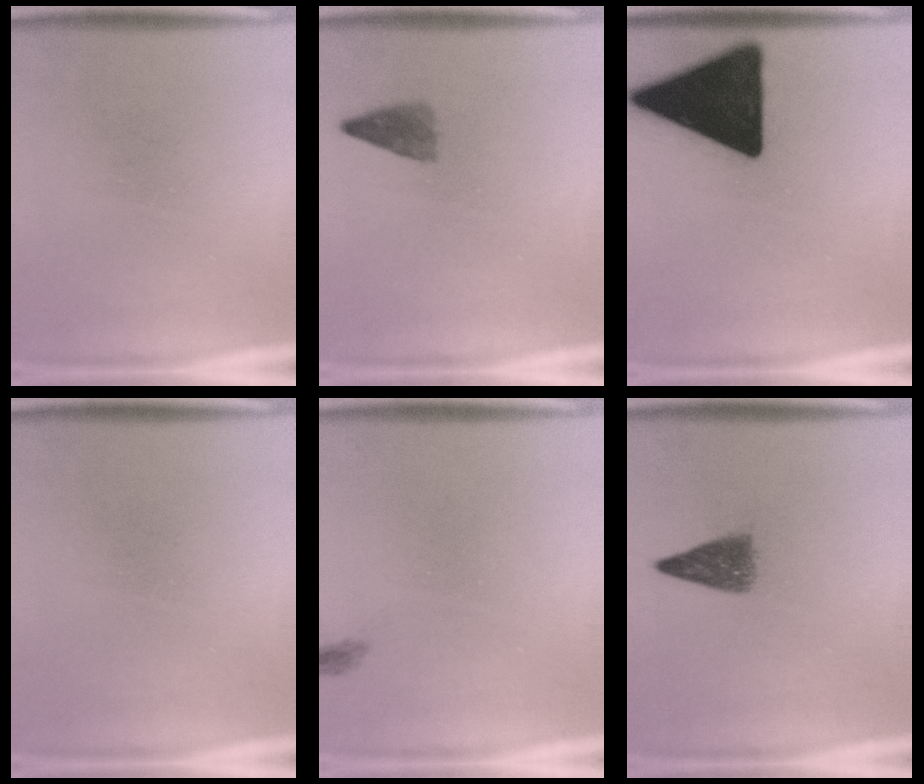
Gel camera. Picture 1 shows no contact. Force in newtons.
{"total": 2.4}
{"total": 19.6}
{"total": 0.0}
{"total": 0.7}
{"total": 4.2}